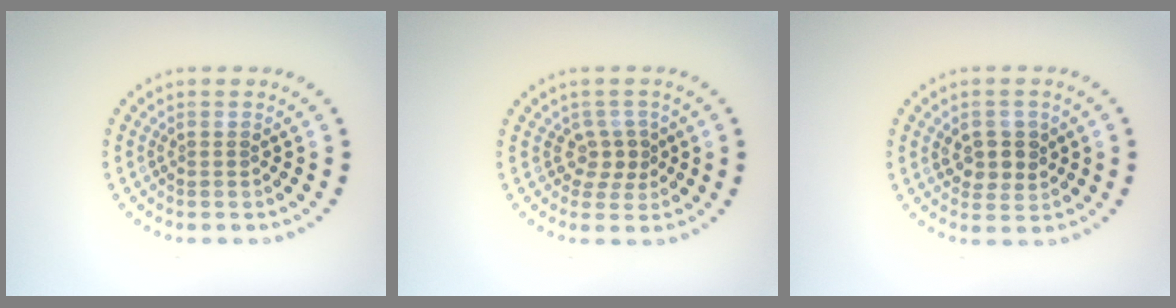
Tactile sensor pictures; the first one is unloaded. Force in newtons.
{"total": 1.7, "press": 1.4, "slide": 1.1}
{"total": 2.9, "press": 2.8, "slide": 0.8}